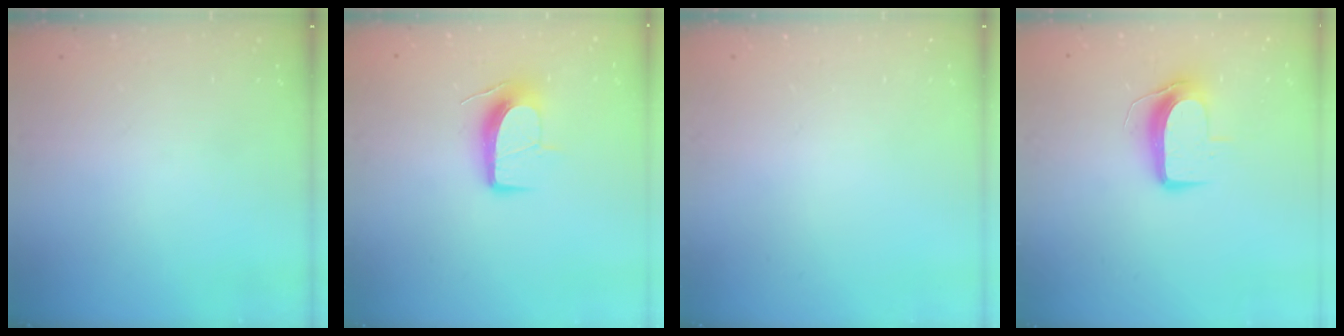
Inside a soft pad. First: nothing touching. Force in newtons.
{"total": 10.9, "press": 10.9, "slide": 0.2}
{"total": 0.0}
{"total": 10.1, "press": 10.1, "slide": 0.9}